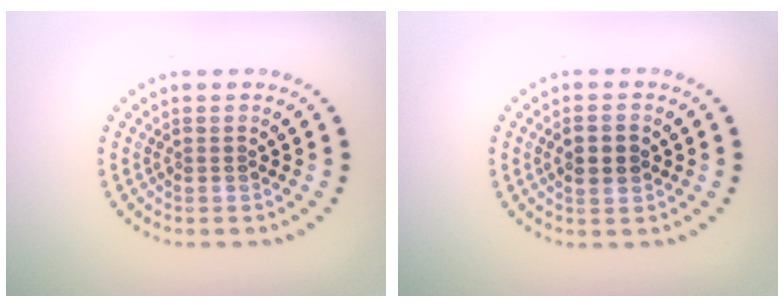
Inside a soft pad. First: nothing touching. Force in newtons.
{"total": 2.3, "press": 2.3, "slide": 0.2}